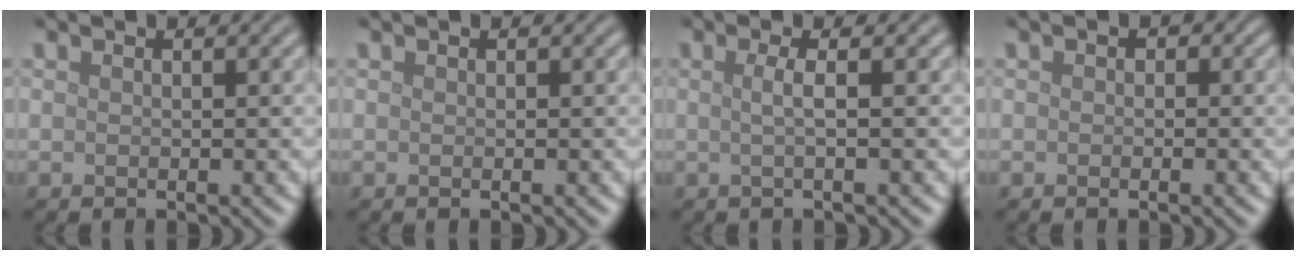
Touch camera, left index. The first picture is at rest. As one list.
[{"total": 0.0}, {"total": 1.9, "force": [0.1, 0.6, 1.8], "torque": [-0.030, 0.003, -0.005]}, {"total": 0.6, "force": [-0.1, 0.5, 0.2], "torque": [0.000, -0.005, -0.004]}]